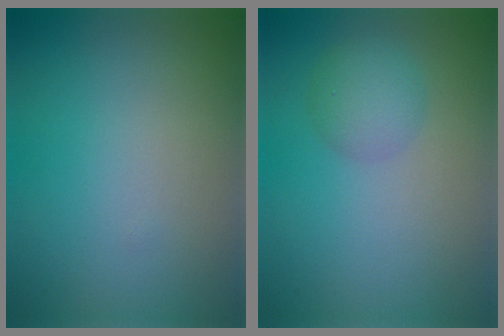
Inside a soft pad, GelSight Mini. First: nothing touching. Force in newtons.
{"total": 2.6, "press": 2.6, "slide": 0.0}